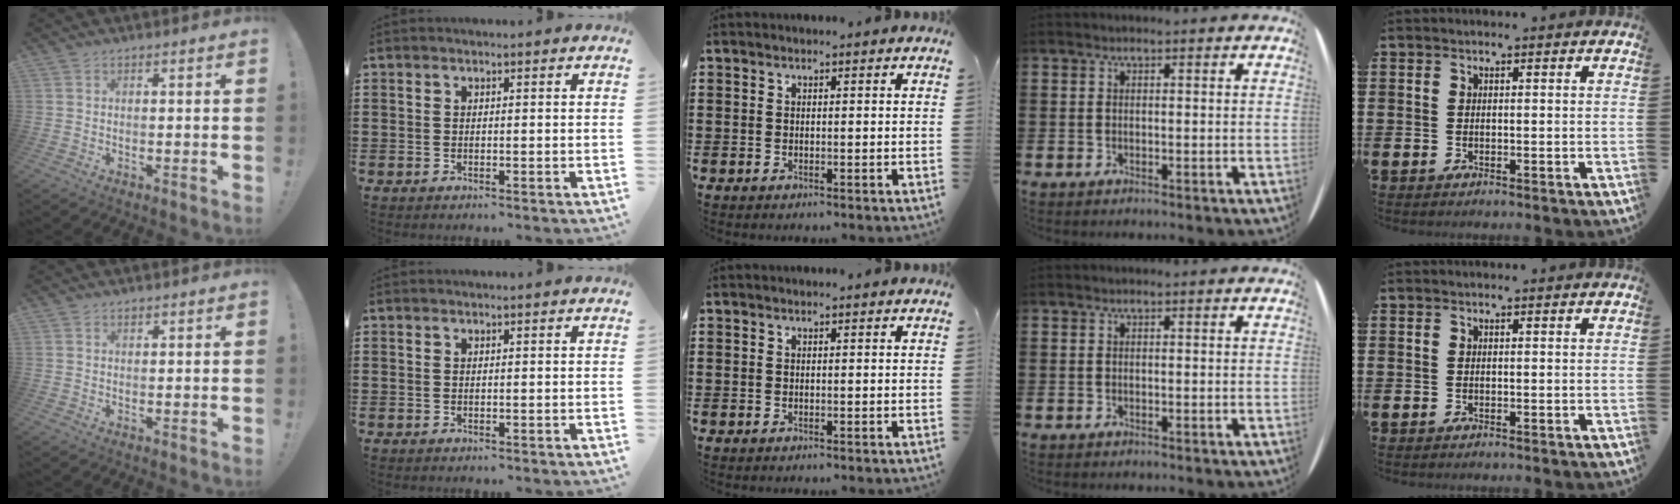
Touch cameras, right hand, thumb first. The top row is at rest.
{"thumb": {"total": 0.8, "force": [0.5, 0.5, 0.2], "torque": [0.001, -0.001, 0.009]}}